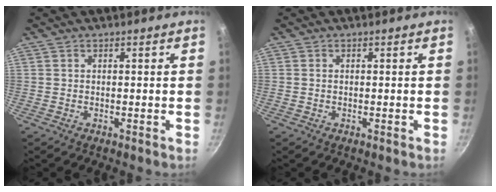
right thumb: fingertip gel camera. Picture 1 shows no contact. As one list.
[{"total": 0.0}]